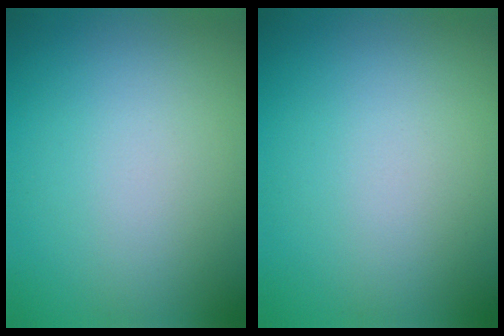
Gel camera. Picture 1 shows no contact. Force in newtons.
{"total": 0.0}